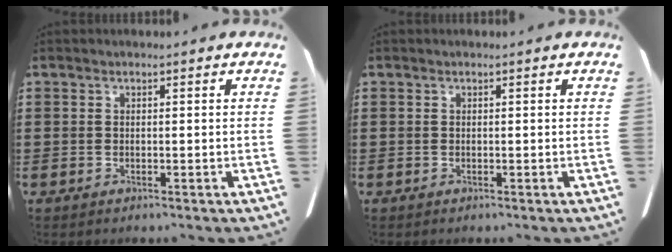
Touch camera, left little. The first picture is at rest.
{"total": 0.0}